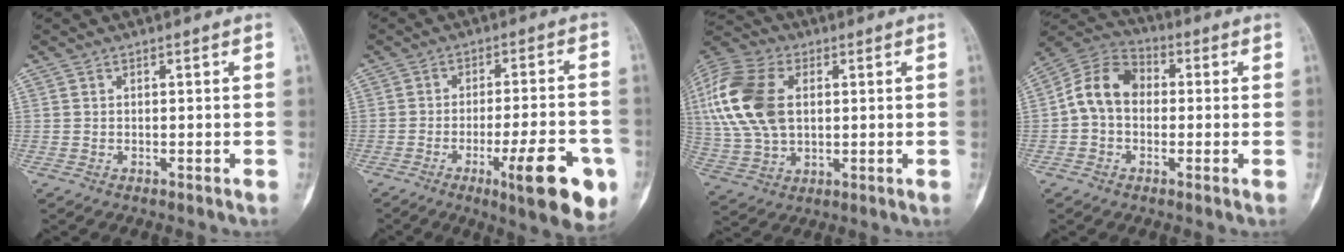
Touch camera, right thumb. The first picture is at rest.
{"total": 15.0, "force": [-6.1, 3.4, 13.3], "torque": [-0.173, 0.010, -0.077]}
{"total": 19.3, "force": [3.8, 12.4, 14.3], "torque": [-0.328, 0.007, 0.066]}
{"total": 10.1, "force": [0.0, 7.6, 6.7], "torque": [-0.106, 0.033, -0.014]}